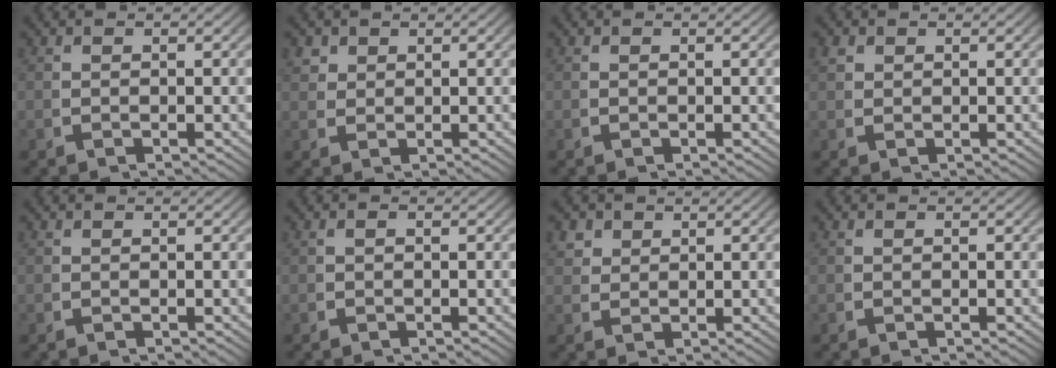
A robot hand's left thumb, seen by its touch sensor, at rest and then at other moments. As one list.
[{"total": 2.0, "force": [1.4, 1.3, 0.7], "torque": [-0.017, -0.004, 0.035]}, {"total": 0.0}, {"total": 1.2, "force": [0.9, 0.8, 0.4], "torque": [-0.013, -0.005, 0.024]}, {"total": 0.0}, {"total": 0.0}, {"total": 2.6, "force": [1.6, 1.8, 1.0], "torque": [-0.026, -0.006, 0.038]}, {"total": 0.0}]